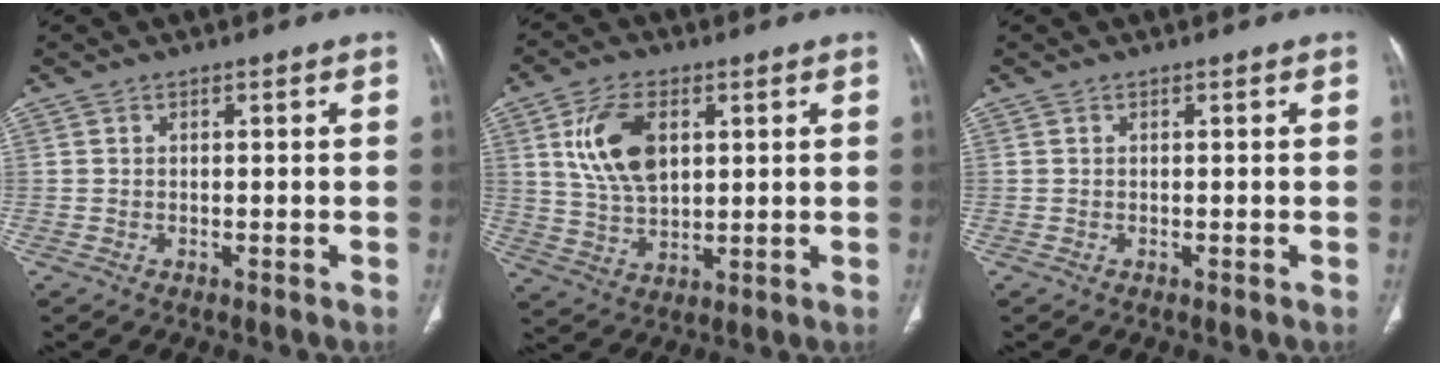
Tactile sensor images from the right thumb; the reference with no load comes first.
{"total": 11.8, "force": [3.5, 6.9, 8.9], "torque": [-0.157, -0.010, 0.071]}
{"total": 0.0}